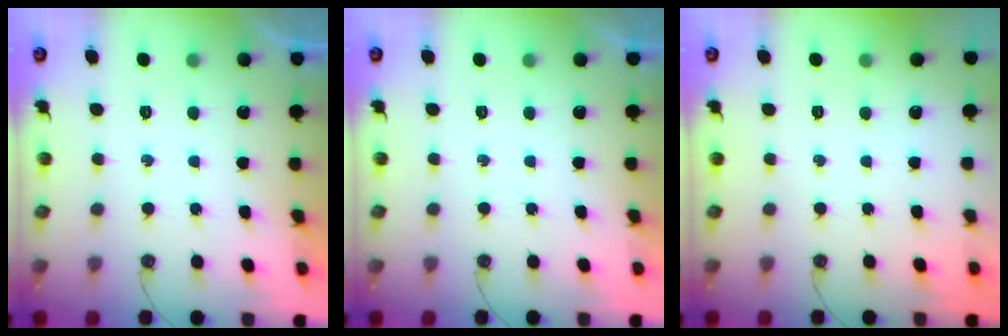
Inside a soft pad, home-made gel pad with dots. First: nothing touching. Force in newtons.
{"total": 0.0}
{"total": 0.0}